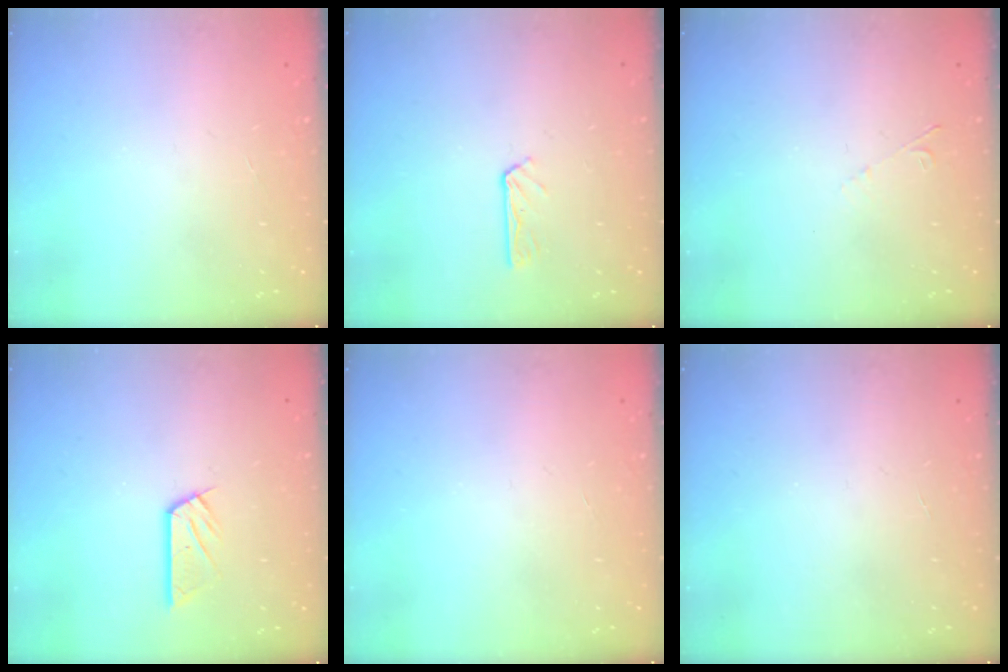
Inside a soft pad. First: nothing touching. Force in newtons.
{"total": 3.3, "press": 3.3, "slide": 0.4}
{"total": 2.9, "press": 2.8, "slide": 0.4}
{"total": 6.5, "press": 6.5, "slide": 0.2}
{"total": 0.0}
{"total": 0.0}